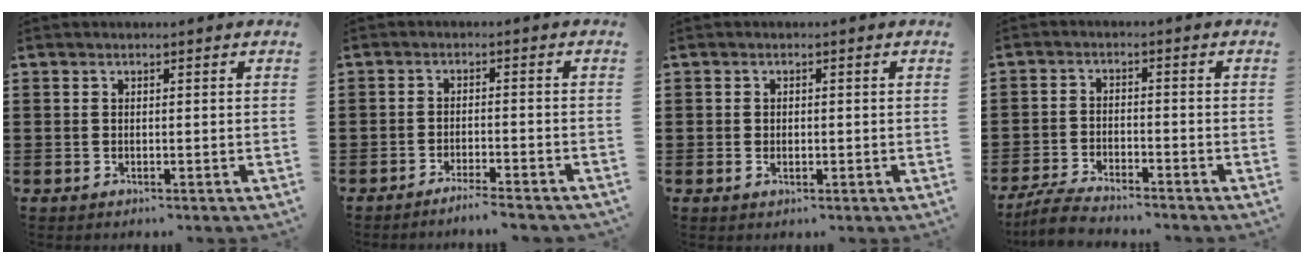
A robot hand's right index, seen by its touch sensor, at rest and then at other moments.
{"total": 2.7, "force": [-2.6, -0.3, 0.6], "torque": [-0.012, -0.001, -0.052]}
{"total": 1.0, "force": [-0.1, 0.7, 0.7], "torque": [-0.015, 0.004, -0.003]}
{"total": 4.3, "force": [-4.2, 0.3, 1.0], "torque": [-0.033, -0.003, -0.089]}